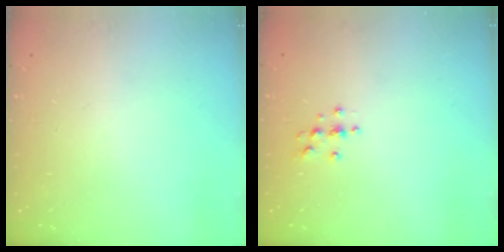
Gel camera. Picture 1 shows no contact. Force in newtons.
{"total": 3.5, "press": 3.4, "slide": 0.5}